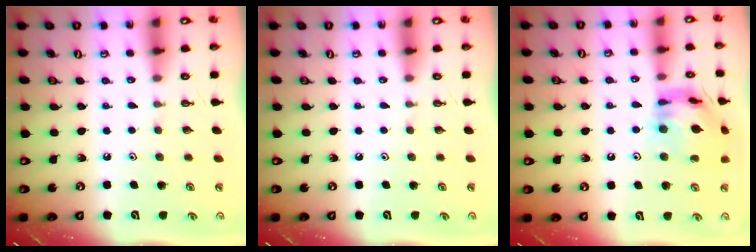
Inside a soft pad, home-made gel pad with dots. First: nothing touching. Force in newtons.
{"total": 0.0}
{"total": 15.3, "press": 15.2, "slide": 1.2}